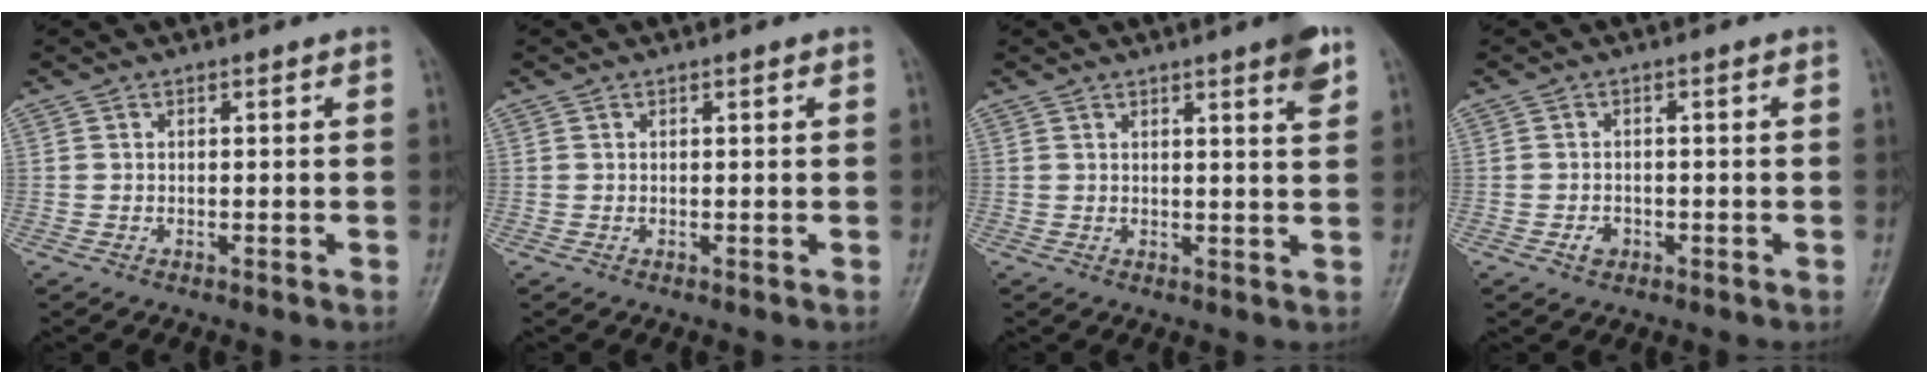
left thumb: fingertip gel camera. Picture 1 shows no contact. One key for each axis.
{"total": 0.5, "fx": 0.2, "fy": 0.0, "fz": 0.5, "tx": -0.008, "ty": 0.001, "tz": 0.002}
{"total": 4.8, "fx": 2.9, "fy": 0.4, "fz": 3.8, "tx": -0.045, "ty": -0.015, "tz": 0.036}
{"total": 2.0, "fx": -0.9, "fy": 1.4, "fz": 1.0, "tx": -0.012, "ty": 0.009, "tz": -0.013}